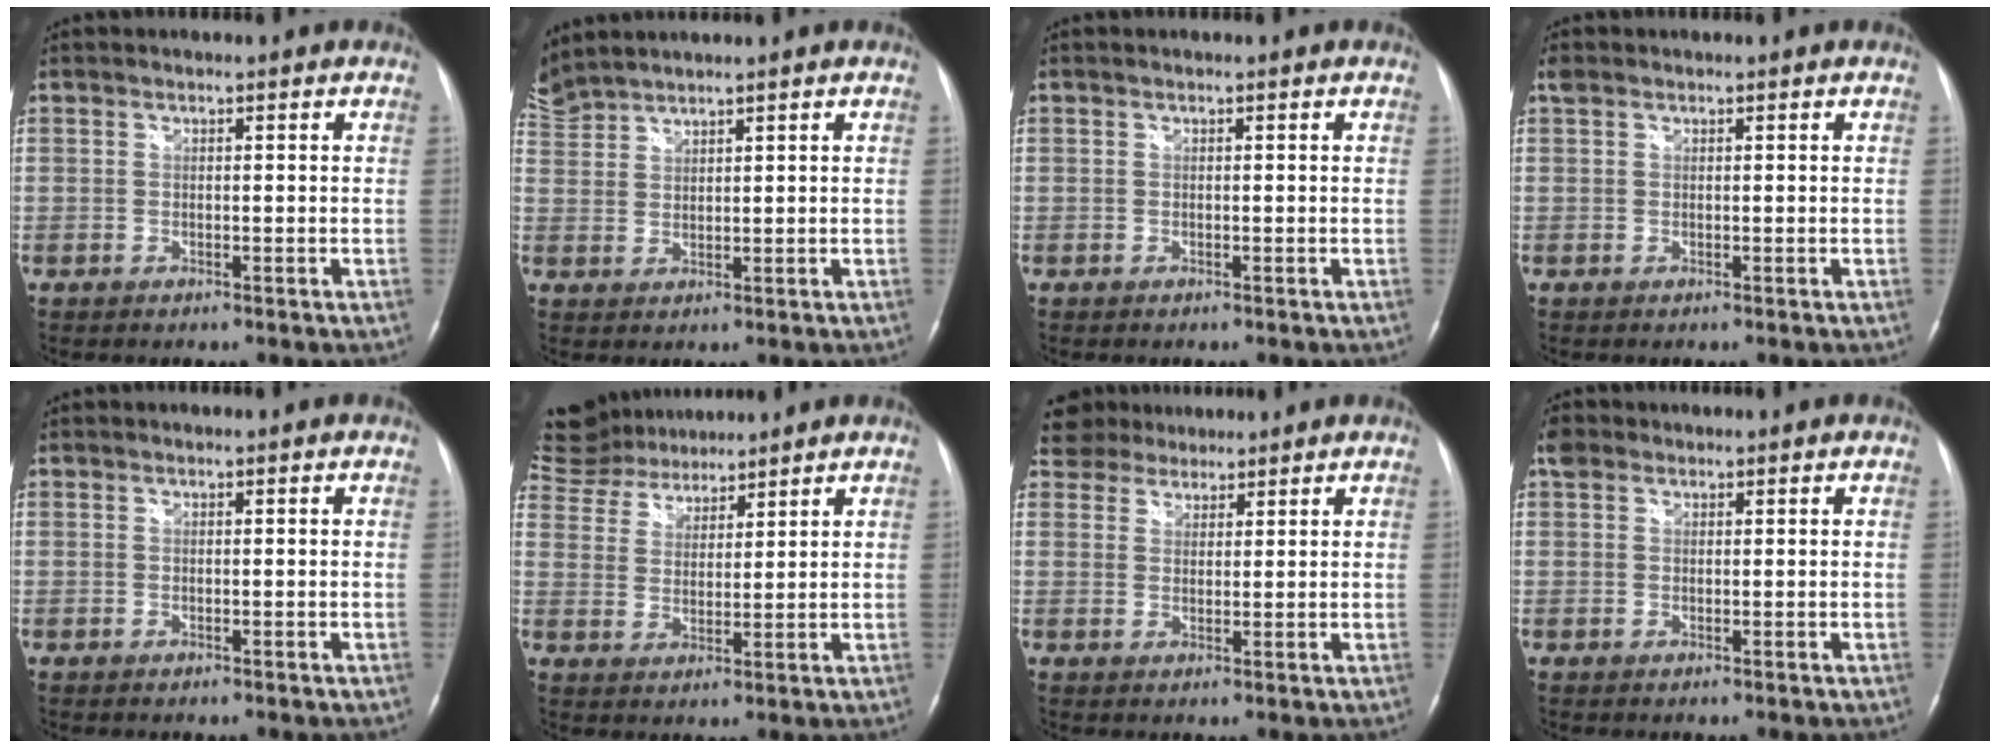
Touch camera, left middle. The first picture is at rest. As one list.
[{"total": 5.7, "force": [5.7, 0.7, 0.8], "torque": [-0.035, 0.015, 0.124]}, {"total": 0.0}, {"total": 1.2, "force": [0.8, 0.7, 0.4], "torque": [-0.016, 0.020, 0.017]}, {"total": 0.0}, {"total": 12.8, "force": [11.6, 4.5, 2.8], "torque": [-0.081, 0.038, 0.216]}, {"total": 4.7, "force": [4.3, 2.0, 0.4], "torque": [-0.012, 0.022, 0.078]}, {"total": 2.3, "force": [1.4, 1.7, 0.7], "torque": [-0.019, 0.022, 0.025]}]